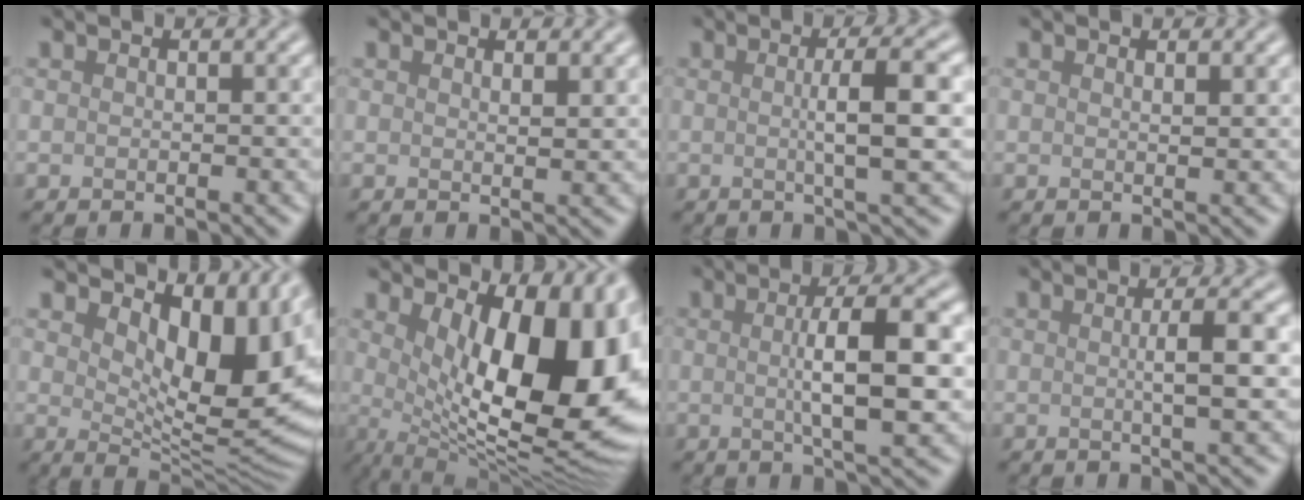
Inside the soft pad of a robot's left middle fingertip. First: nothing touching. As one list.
[{"total": 1.0, "force": [0.8, 0.2, 0.5], "torque": [-0.007, -0.002, 0.014]}, {"total": 5.1, "force": [0.3, 1.0, 5.0], "torque": [-0.073, 0.006, 0.002]}, {"total": 0.7, "force": [0.6, 0.1, 0.4], "torque": [-0.003, -0.002, 0.010]}, {"total": 10.4, "force": [4.0, 4.8, 8.3], "torque": [-0.124, -0.011, 0.068]}, {"total": 15.1, "force": [3.3, 6.5, 13.2], "torque": [-0.151, -0.014, 0.059]}, {"total": 7.2, "force": [0.3, 1.7, 7.0], "torque": [-0.108, 0.005, 0.004]}, {"total": 3.7, "force": [0.2, 0.7, 3.7], "torque": [-0.053, 0.004, -0.001]}]